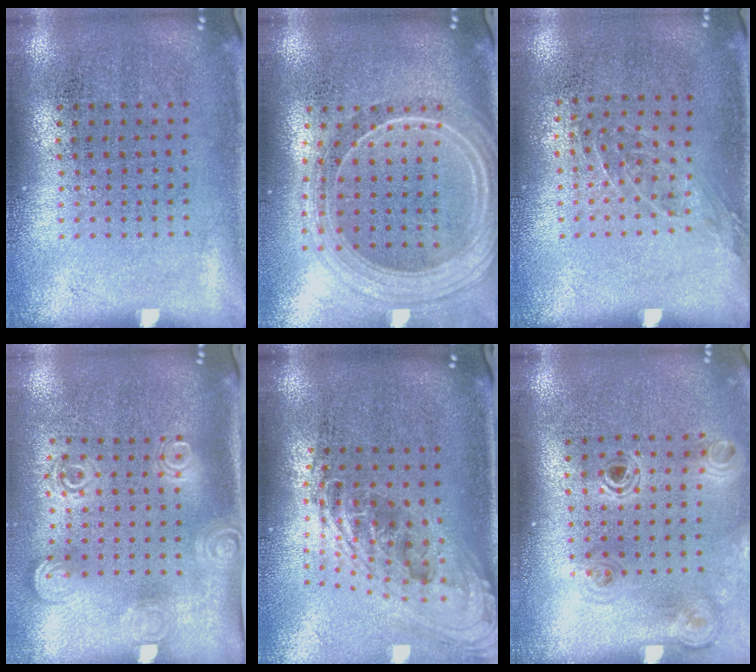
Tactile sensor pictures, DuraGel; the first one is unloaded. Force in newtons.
{"total": 2.4, "press": 2.0, "slide": 1.2}
{"total": 1.0, "press": 0.8, "slide": 0.7}
{"total": 1.9, "press": 1.4, "slide": 1.3}
{"total": 2.3, "press": 1.6, "slide": 1.6}
{"total": 1.1, "press": 1.1, "slide": 0.2}